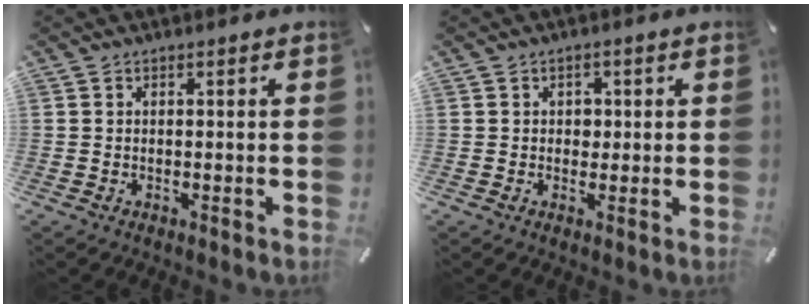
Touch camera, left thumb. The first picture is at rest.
{"total": 2.3, "force": [0.2, 2.0, 1.0], "torque": [0.001, -0.002, -0.005]}